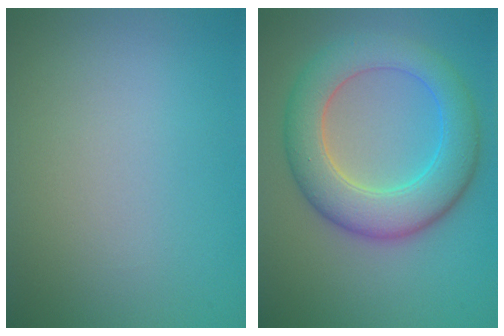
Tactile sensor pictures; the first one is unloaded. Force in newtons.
{"total": 7.3, "press": 7.3, "slide": 0.1}